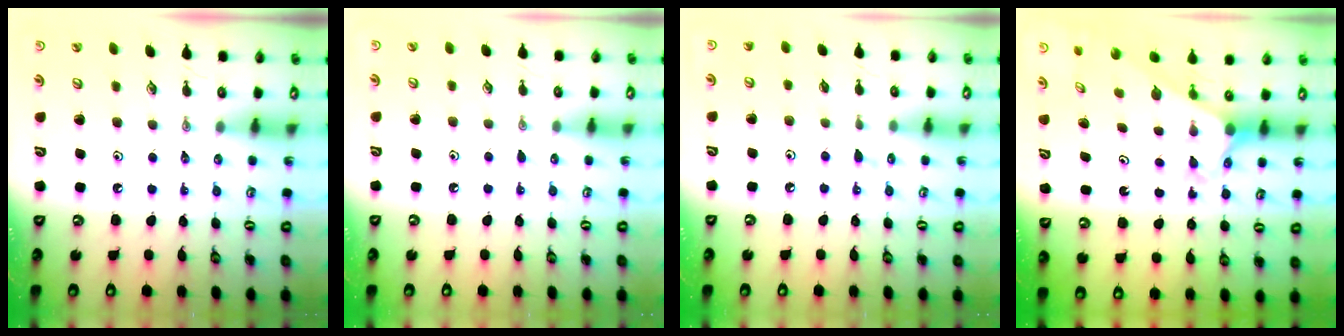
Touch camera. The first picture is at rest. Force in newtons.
{"total": 3.4, "press": 3.3, "slide": 0.4}
{"total": 7.3, "press": 7.3, "slide": 0.6}
{"total": 2.2, "press": 2.2, "slide": 0.2}